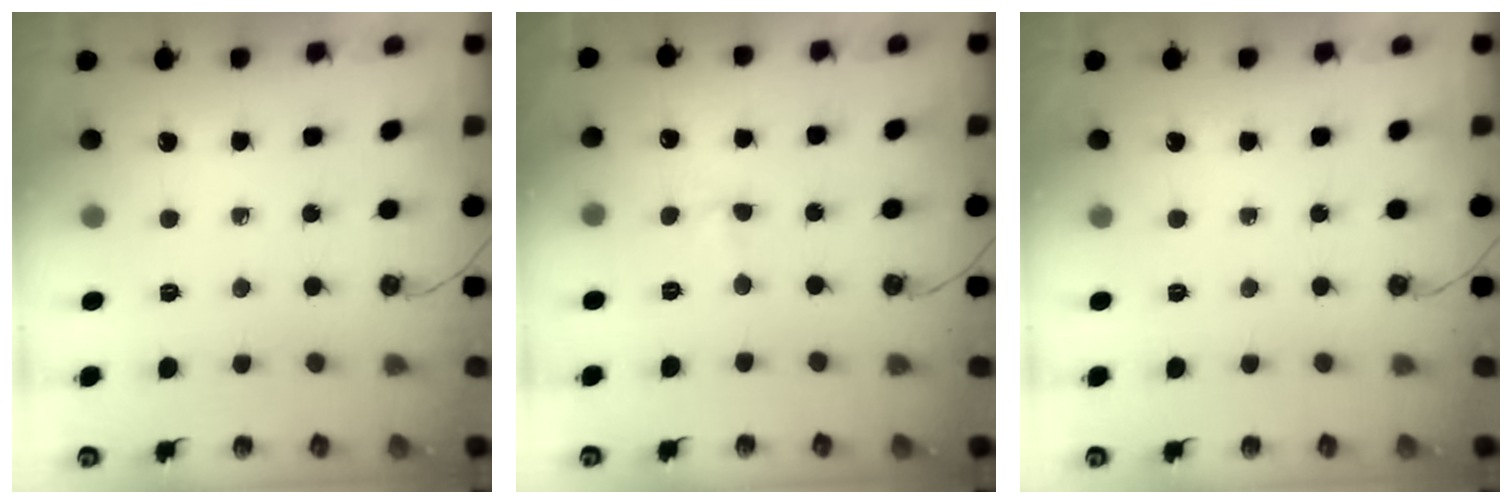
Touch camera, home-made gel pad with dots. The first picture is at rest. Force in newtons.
{"total": 1.5, "press": 1.2, "slide": 1.0}
{"total": 0.0}